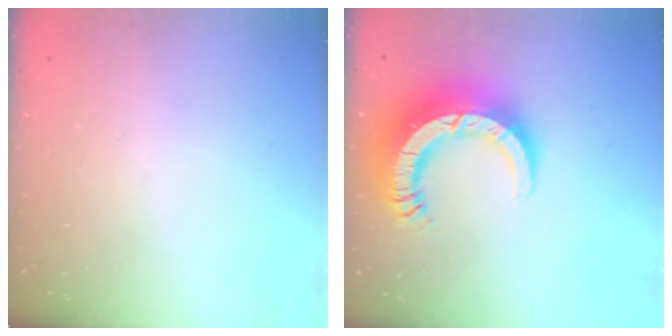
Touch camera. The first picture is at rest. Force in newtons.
{"total": 15.0, "press": 14.9, "slide": 1.6}